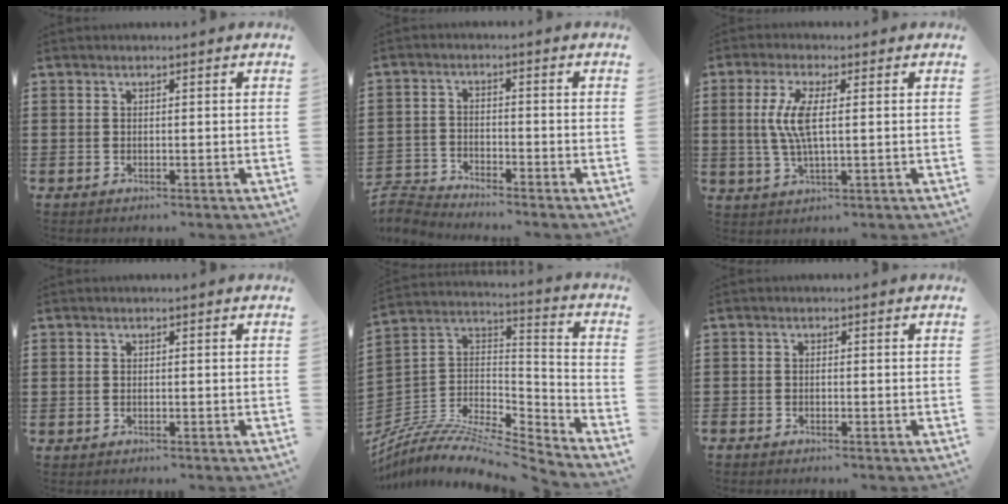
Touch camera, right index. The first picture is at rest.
{"total": 3.5, "force": [-3.4, 0.3, -0.2], "torque": [-0.018, -0.003, -0.080]}
{"total": 6.1, "force": [0.5, 1.5, 5.9], "torque": [-0.131, -0.007, 0.000]}
{"total": 0.0}
{"total": 6.6, "force": [-5.6, 1.9, 3.0], "torque": [-0.068, -0.006, -0.114]}
{"total": 0.7, "force": [-0.6, 0.1, 0.2], "torque": [-0.005, -0.002, -0.013]}